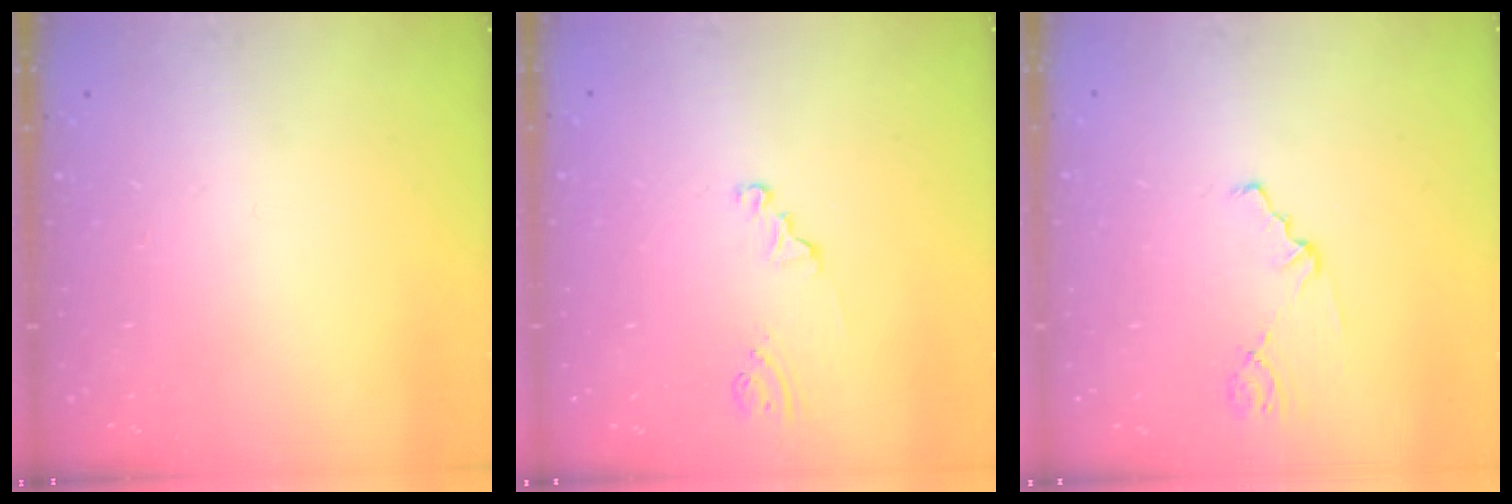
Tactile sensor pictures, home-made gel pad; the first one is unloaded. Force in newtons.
{"total": 1.5, "press": 1.5, "slide": 0.1}
{"total": 1.4, "press": 1.3, "slide": 0.3}